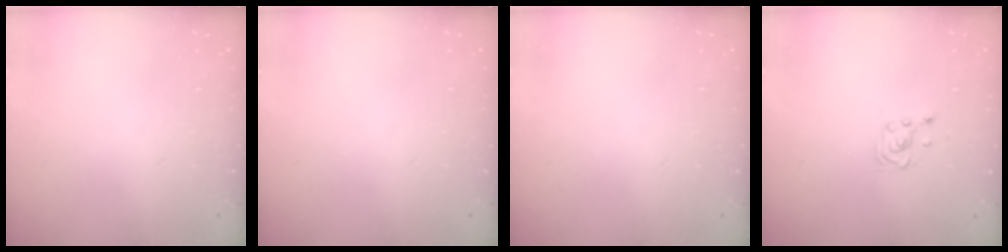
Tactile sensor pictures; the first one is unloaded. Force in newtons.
{"total": 0.0}
{"total": 0.0}
{"total": 3.7, "press": 3.6, "slide": 0.5}